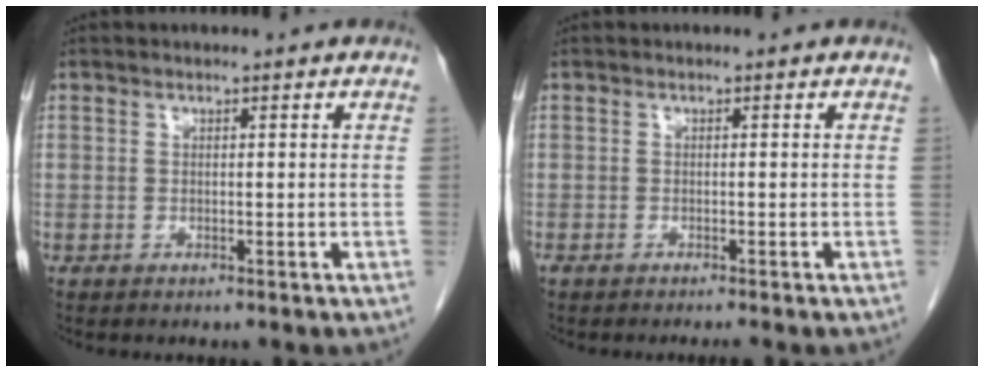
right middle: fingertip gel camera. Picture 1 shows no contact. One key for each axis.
{"total": 1.7, "fx": -1.4, "fy": 0.0, "fz": 0.8, "tx": -0.012, "ty": -0.003, "tz": -0.020}